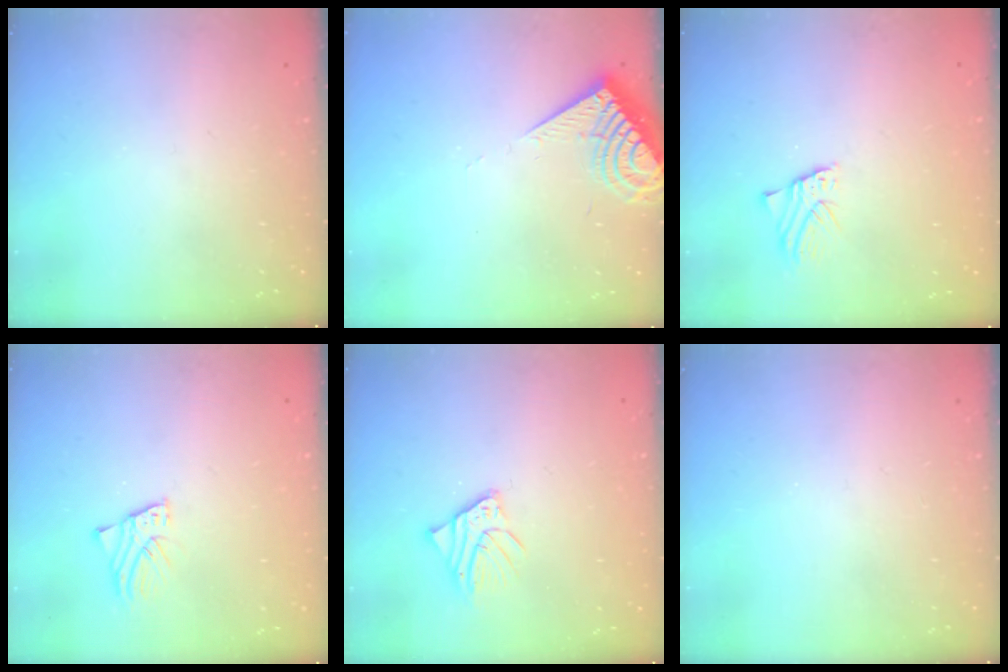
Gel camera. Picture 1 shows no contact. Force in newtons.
{"total": 8.3, "press": 8.2, "slide": 0.6}
{"total": 1.5, "press": 1.5, "slide": 0.0}
{"total": 2.3, "press": 2.3, "slide": 0.1}
{"total": 4.2, "press": 4.1, "slide": 0.5}
{"total": 0.0}